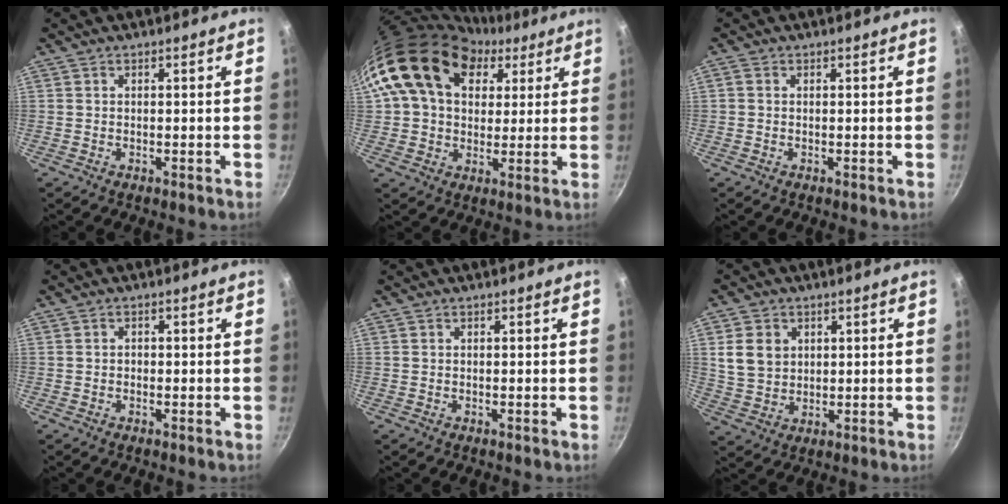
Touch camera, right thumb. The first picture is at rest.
{"total": 21.5, "force": [7.5, 15.7, 12.6], "torque": [-0.226, 0.026, 0.119]}
{"total": 0.6, "force": [0.1, 0.4, 0.4], "torque": [-0.012, 0.002, 0.001]}
{"total": 0.6, "force": [-0.2, 0.5, 0.2], "torque": [-0.002, 0.002, -0.004]}
{"total": 0.0}
{"total": 7.3, "force": [2.0, 5.9, 3.8], "torque": [-0.054, -0.006, 0.045]}